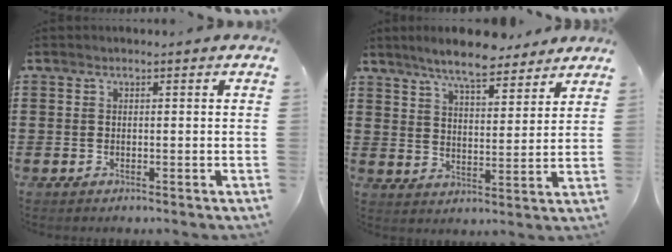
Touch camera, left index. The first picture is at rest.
{"total": 7.7, "force": [6.8, 1.1, 3.4], "torque": [-0.081, -0.023, 0.122]}